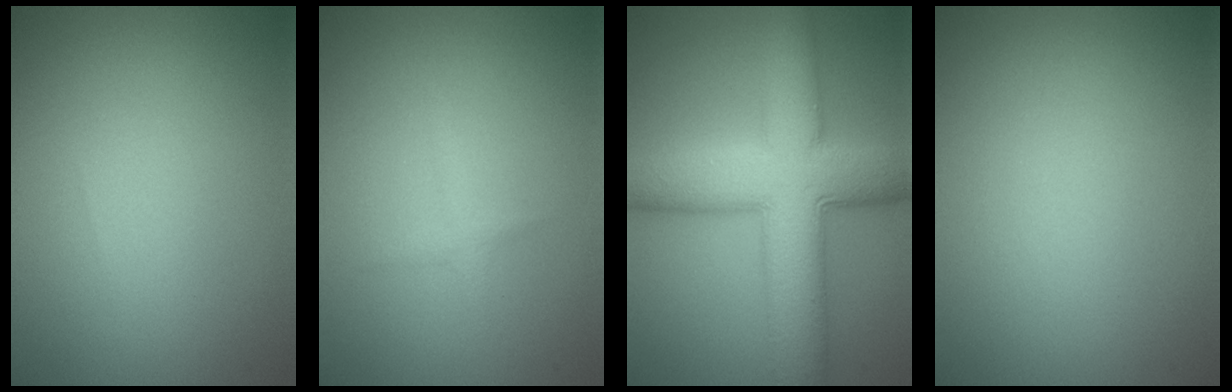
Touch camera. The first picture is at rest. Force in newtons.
{"total": 0.8, "press": 0.8, "slide": 0.1}
{"total": 10.4, "press": 10.4, "slide": 0.4}
{"total": 0.0}